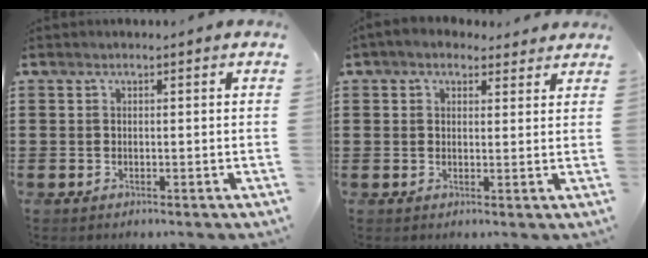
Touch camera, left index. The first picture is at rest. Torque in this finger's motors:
{"motor_torque": [2.14, 0.00, 0.94, 0.20]}